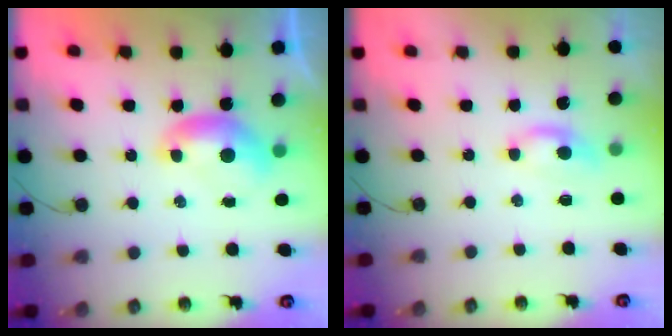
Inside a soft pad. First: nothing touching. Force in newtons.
{"total": 0.9, "press": 0.8, "slide": 0.4}